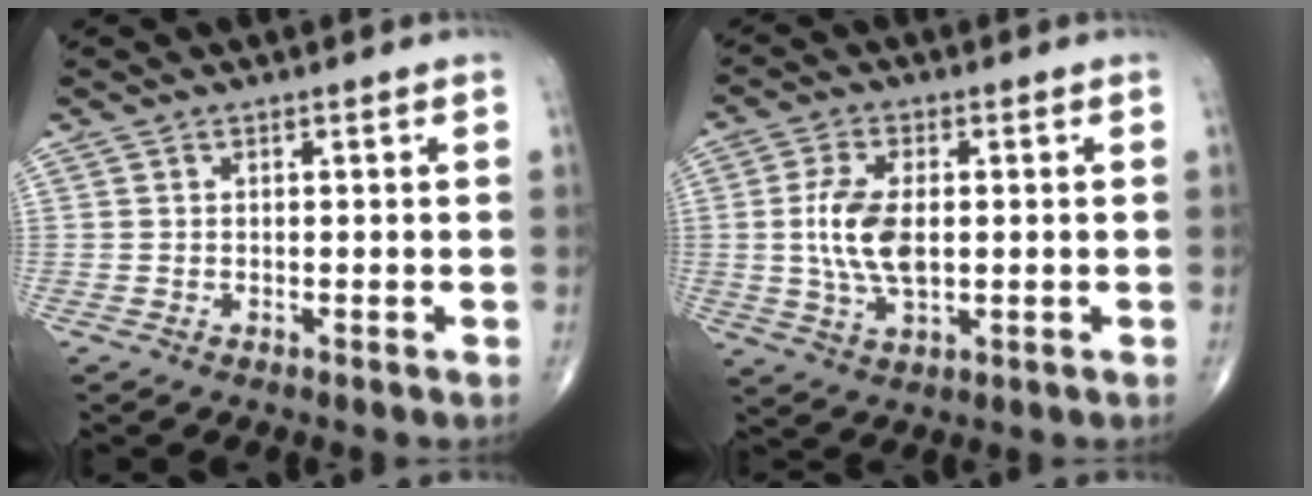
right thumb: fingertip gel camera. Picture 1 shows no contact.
{"total": 9.5, "force": [0.3, 4.9, 8.2], "torque": [-0.172, -0.003, 0.008]}